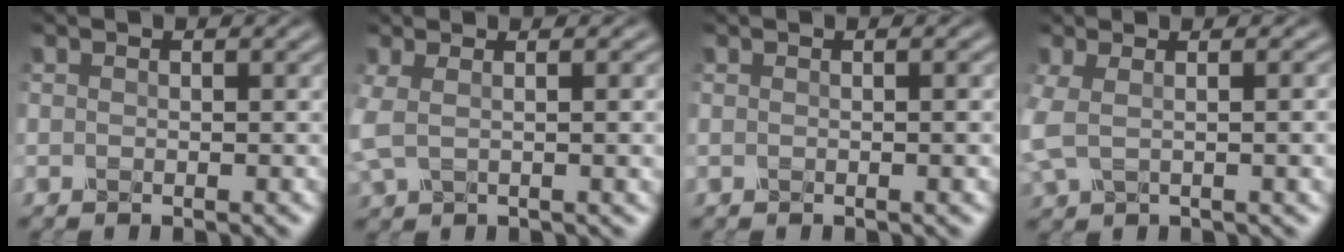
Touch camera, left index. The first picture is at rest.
{"total": 4.6, "force": [0.3, 2.1, 4.0], "torque": [-0.075, -0.001, 0.007]}
{"total": 1.2, "force": [0.0, 0.3, 1.2], "torque": [-0.011, 0.004, -0.002]}
{"total": 5.8, "force": [-0.1, 2.7, 5.1], "torque": [-0.093, -0.002, 0.001]}